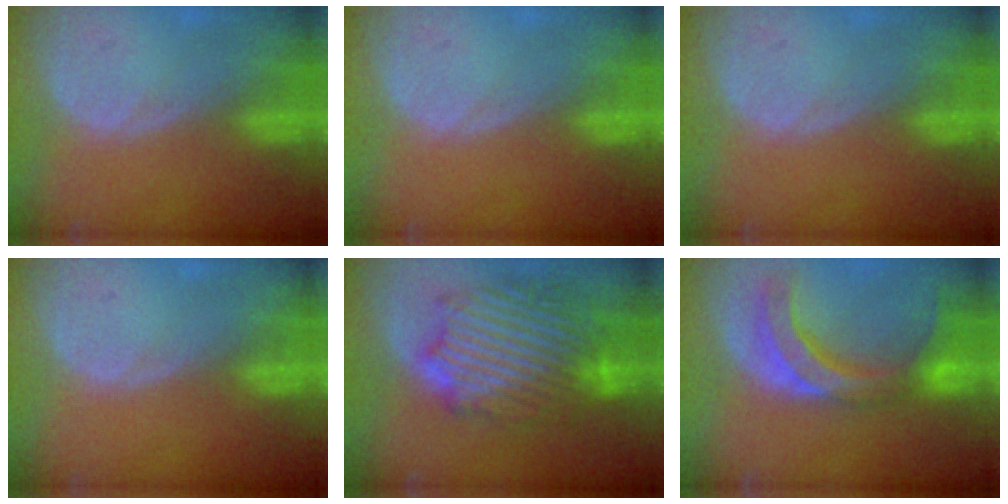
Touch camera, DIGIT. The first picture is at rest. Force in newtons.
{"total": 0.0}
{"total": 0.0}
{"total": 0.0}
{"total": 12.7, "press": 12.6, "slide": 1.1}
{"total": 10.6, "press": 9.3, "slide": 4.9}